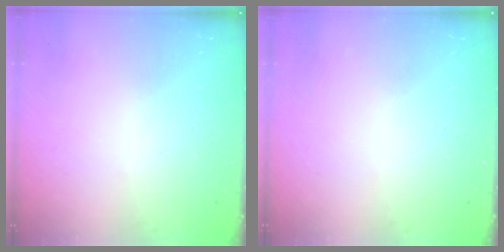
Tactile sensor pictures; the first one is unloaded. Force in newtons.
{"total": 0.0}